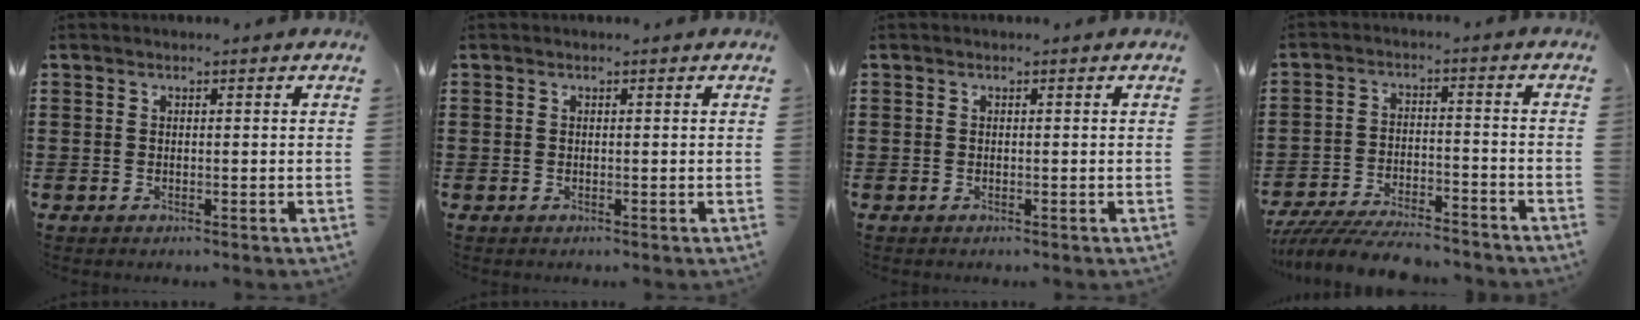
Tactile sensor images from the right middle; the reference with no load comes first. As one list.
[{"total": 0.0}, {"total": 0.0}, {"total": 7.2, "force": [-6.9, 1.0, 2.0], "torque": [-0.036, 0.008, -0.132]}]